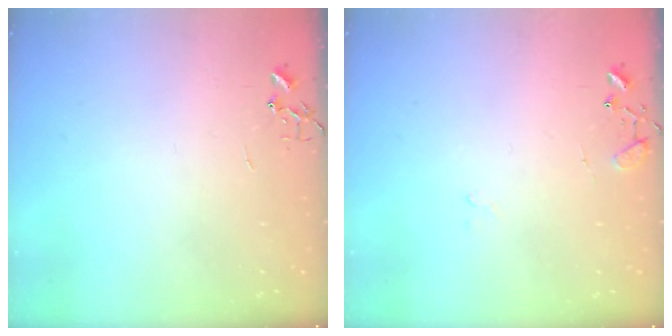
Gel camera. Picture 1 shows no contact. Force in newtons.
{"total": 9.3, "press": 9.3, "slide": 0.7}